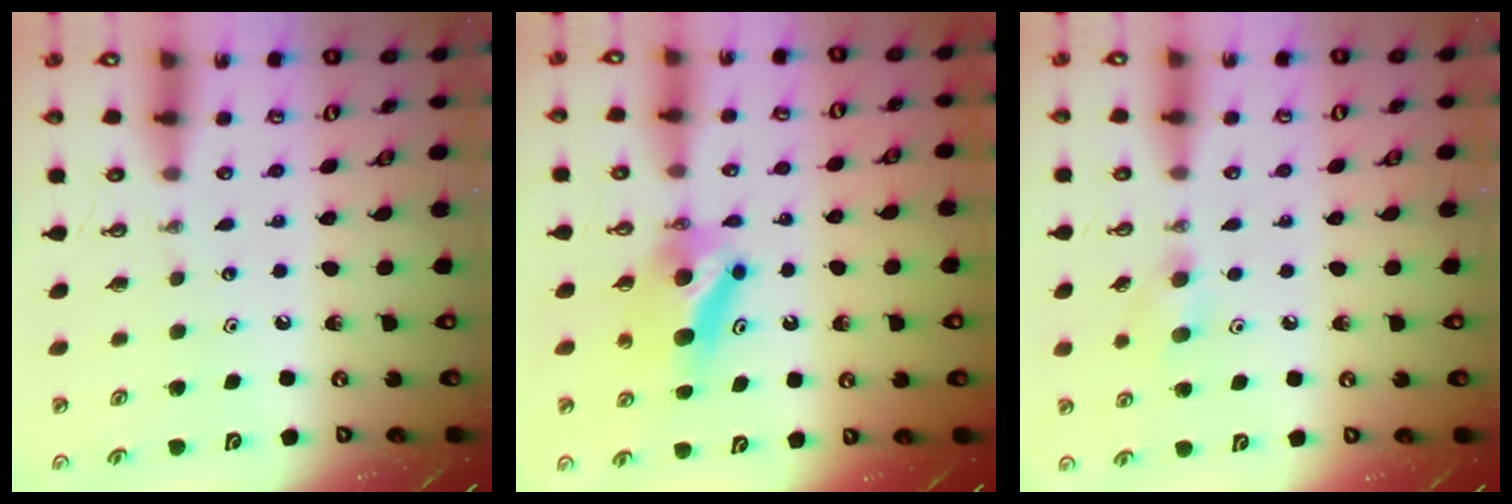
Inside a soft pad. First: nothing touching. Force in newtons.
{"total": 7.6, "press": 7.1, "slide": 2.6}
{"total": 6.7, "press": 6.5, "slide": 1.3}